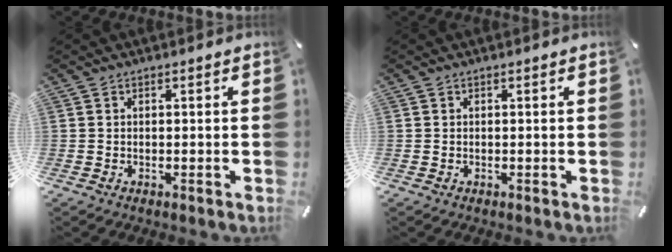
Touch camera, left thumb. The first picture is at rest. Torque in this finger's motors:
{"motor_torque": [0.00, 0.00, 0.00, 0.00, 0.00]}